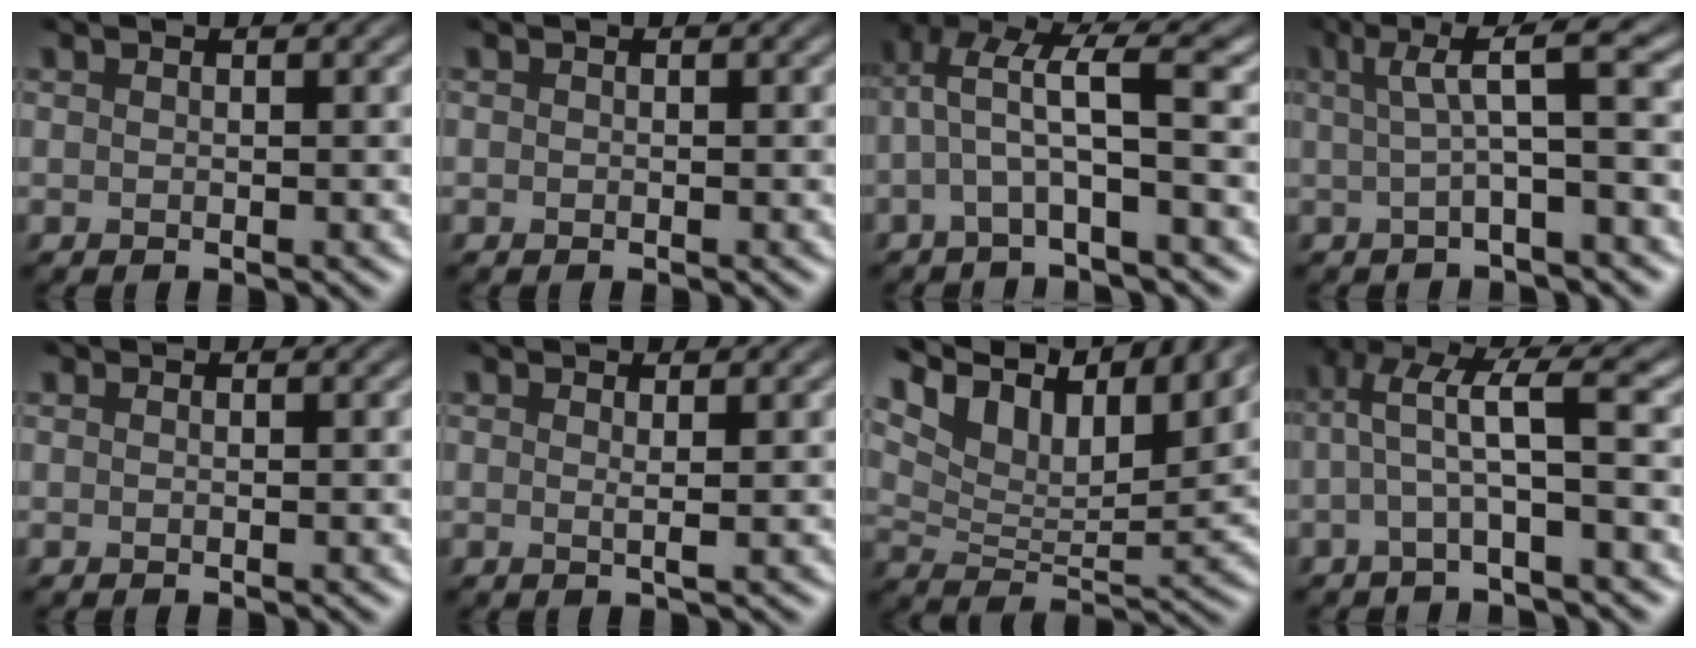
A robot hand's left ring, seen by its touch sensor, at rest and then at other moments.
{"total": 0.0}
{"total": 4.3, "force": [0.1, 0.4, 4.3], "torque": [-0.094, 0.023, -0.008]}
{"total": 4.2, "force": [0.6, 0.6, 4.1], "torque": [-0.066, 0.015, 0.008]}
{"total": 0.0}
{"total": 0.9, "force": [0.3, 0.1, 0.8], "torque": [-0.013, -0.004, 0.002]}
{"total": 10.8, "force": [7.3, 3.9, 6.9], "torque": [-0.124, 0.016, 0.134]}
{"total": 3.9, "force": [0.1, 0.2, 3.9], "torque": [-0.082, 0.019, -0.005]}